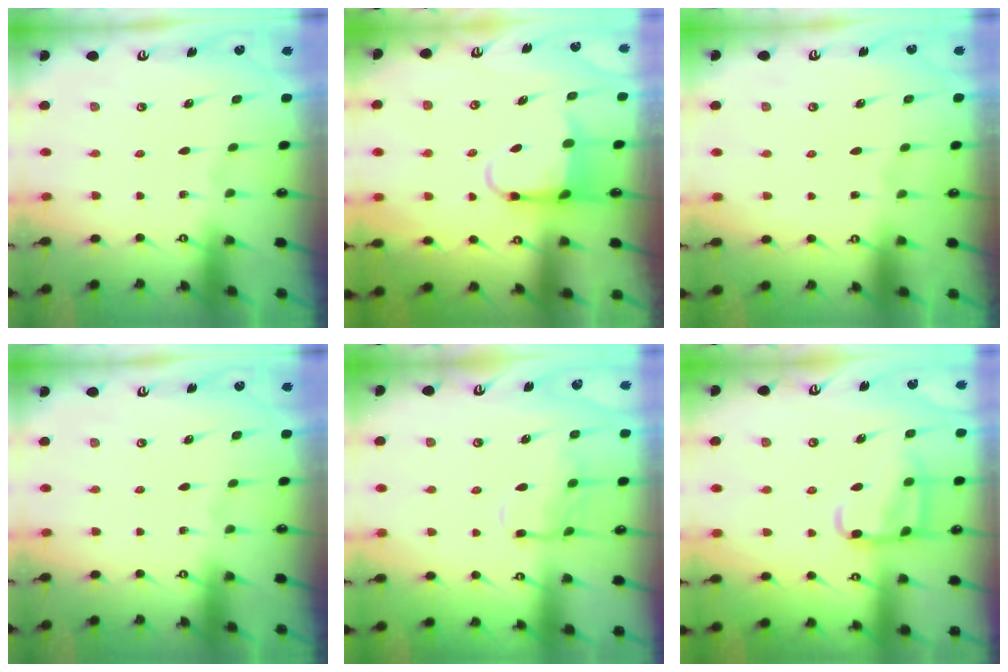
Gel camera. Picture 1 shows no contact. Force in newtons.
{"total": 5.2, "press": 5.1, "slide": 1.0}
{"total": 1.2, "press": 1.2, "slide": 0.1}
{"total": 0.0}
{"total": 10.6, "press": 10.6, "slide": 0.7}
{"total": 12.5, "press": 12.4, "slide": 1.3}